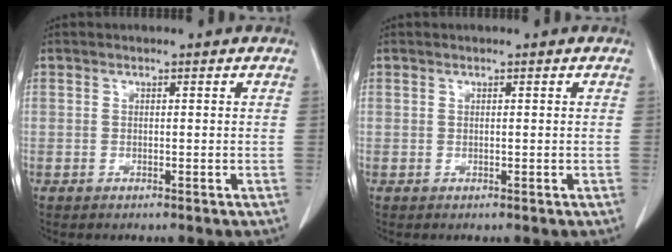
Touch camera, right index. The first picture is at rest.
{"total": 0.0}